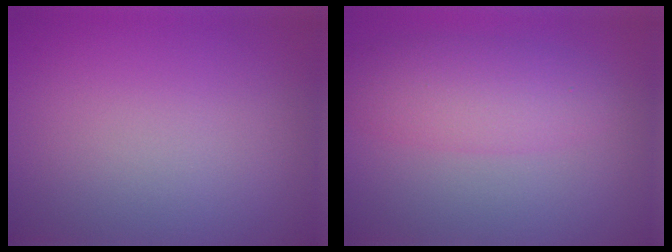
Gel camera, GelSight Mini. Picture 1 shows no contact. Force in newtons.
{"total": 4.3, "press": 4.3, "slide": 0.1}